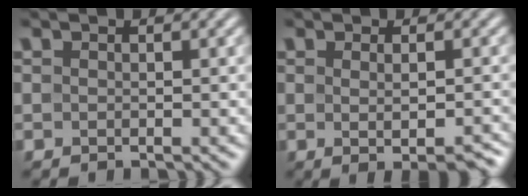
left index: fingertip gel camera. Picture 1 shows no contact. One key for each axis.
{"total": 3.7, "fx": -0.5, "fy": 1.0, "fz": 3.5, "tx": -0.037, "ty": 0.002, "tz": 0.000}